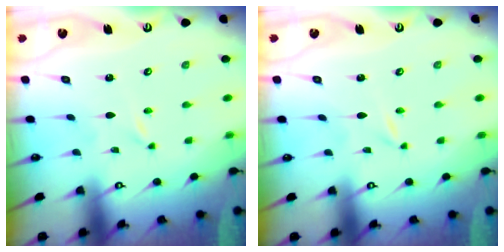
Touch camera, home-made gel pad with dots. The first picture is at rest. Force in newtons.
{"total": 0.0}